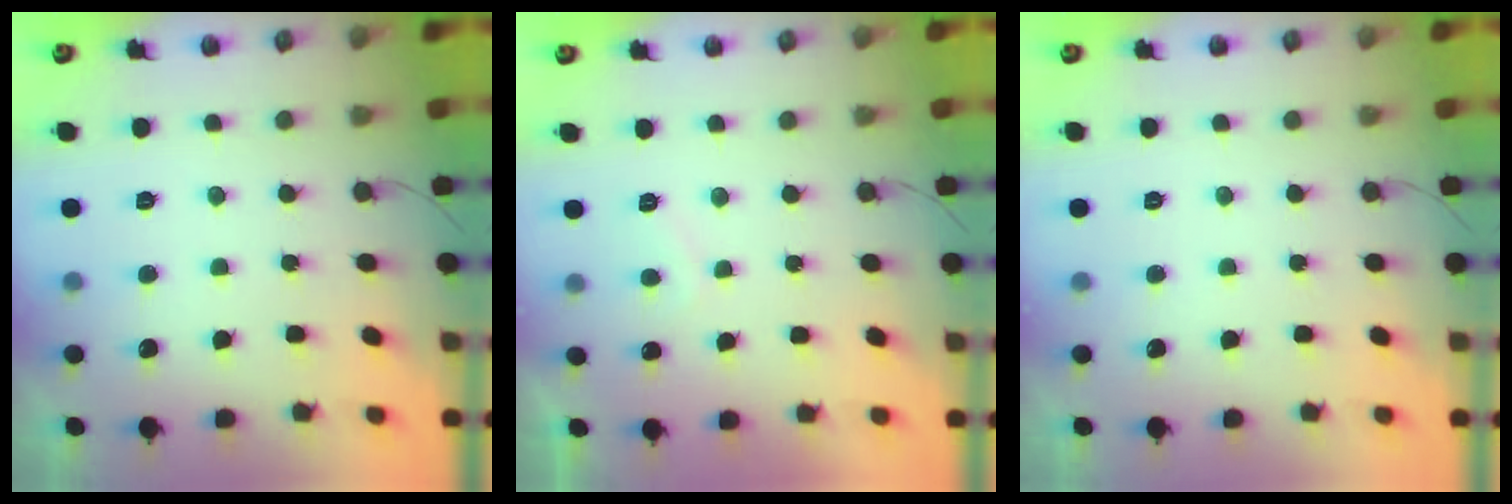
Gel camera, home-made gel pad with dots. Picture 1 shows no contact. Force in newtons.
{"total": 0.9, "press": 0.7, "slide": 0.6}
{"total": 0.0}